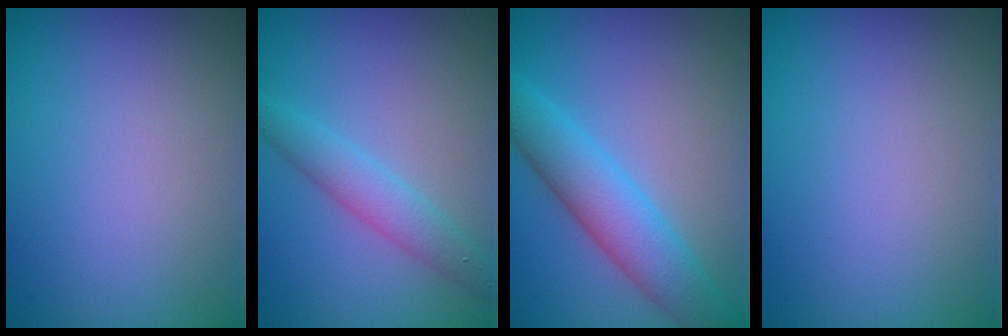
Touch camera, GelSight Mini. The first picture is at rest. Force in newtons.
{"total": 3.0, "press": 3.0, "slide": 0.2}
{"total": 5.4, "press": 5.4, "slide": 0.1}
{"total": 0.0}